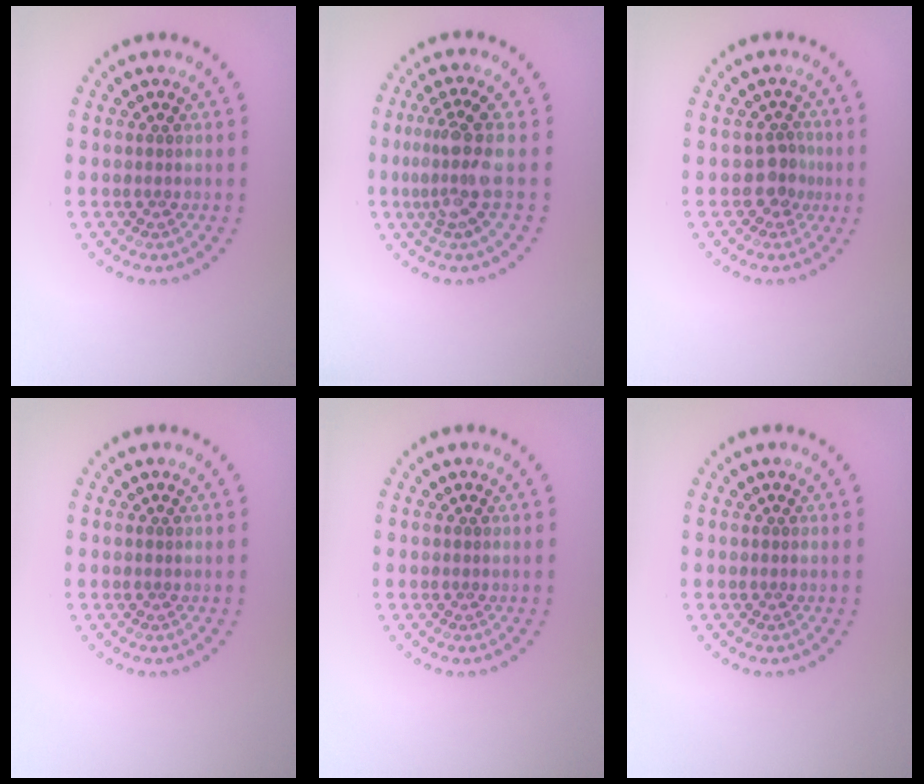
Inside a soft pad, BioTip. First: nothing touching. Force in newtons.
{"total": 3.7, "press": 2.7, "slide": 2.6}
{"total": 2.0, "press": 1.6, "slide": 1.2}
{"total": 0.0}
{"total": 0.0}
{"total": 0.0}